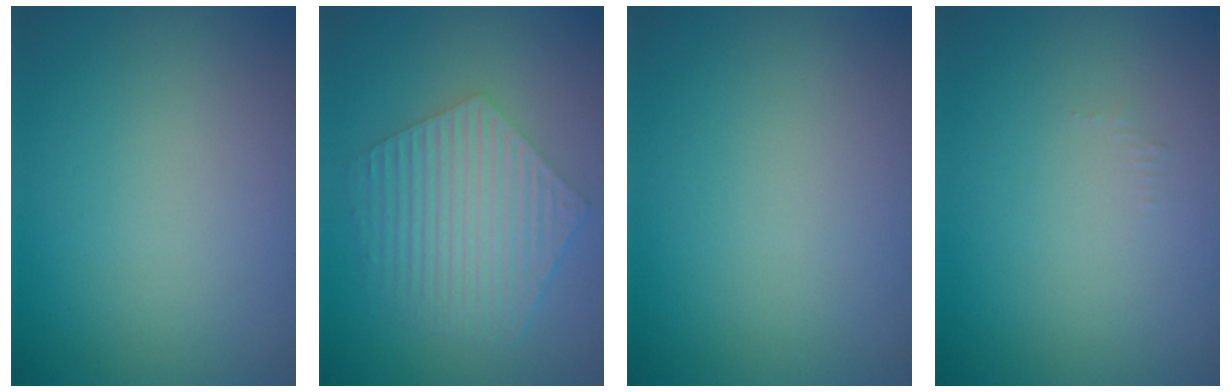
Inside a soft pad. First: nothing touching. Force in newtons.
{"total": 6.0, "press": 4.4, "slide": 4.1}
{"total": 0.0}
{"total": 0.6, "press": 0.6, "slide": 0.1}